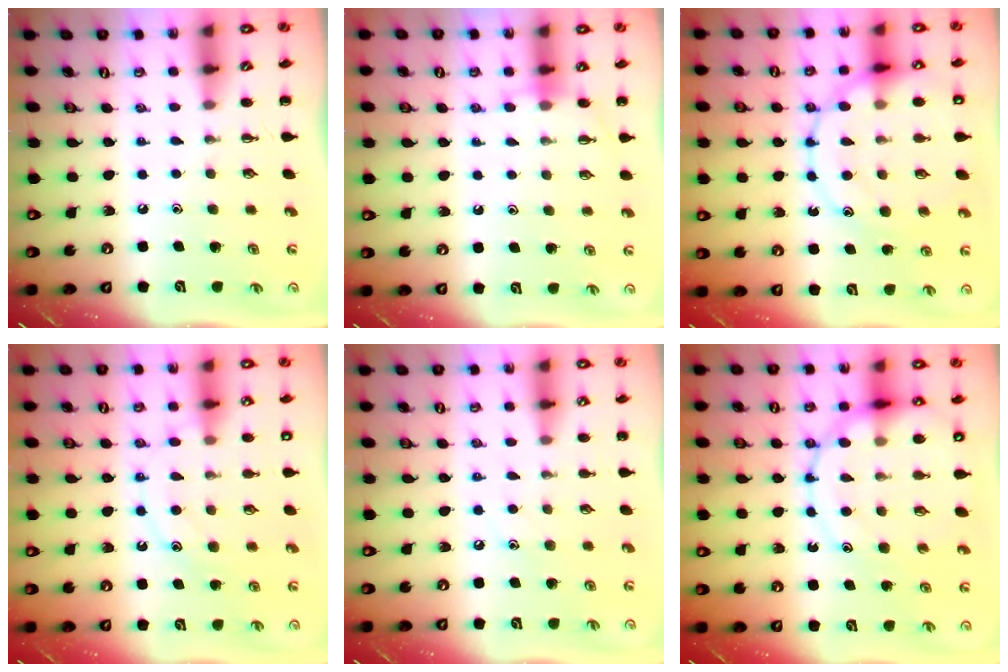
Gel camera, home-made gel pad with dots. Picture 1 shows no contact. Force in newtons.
{"total": 6.7, "press": 6.5, "slide": 1.6}
{"total": 19.3, "press": 19.2, "slide": 2.0}
{"total": 12.2, "press": 12.1, "slide": 0.8}
{"total": 6.0, "press": 5.8, "slide": 1.6}
{"total": 17.0, "press": 16.8, "slide": 3.0}